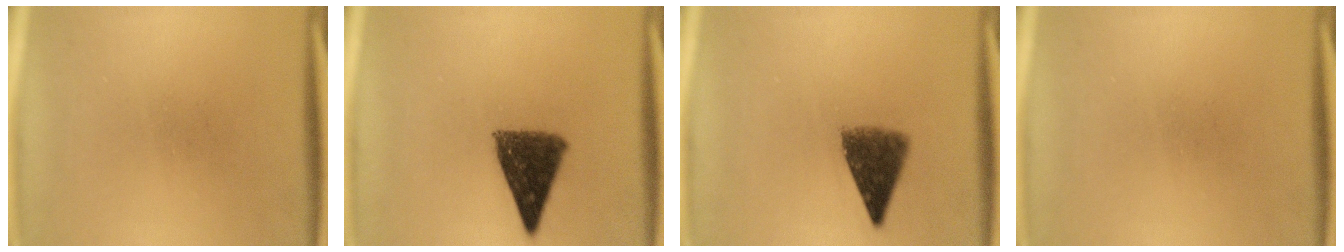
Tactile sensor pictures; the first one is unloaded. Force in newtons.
{"total": 10.1}
{"total": 7.2}
{"total": 0.0}